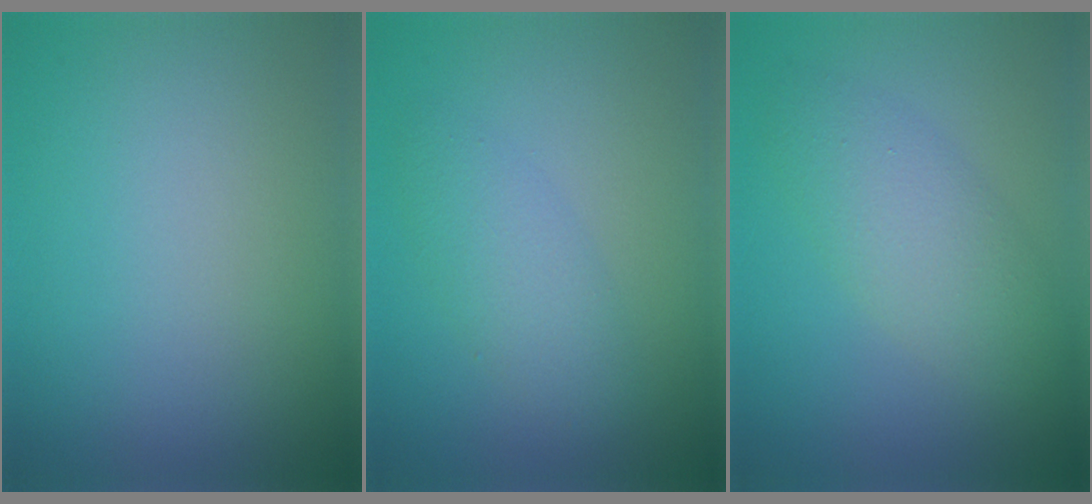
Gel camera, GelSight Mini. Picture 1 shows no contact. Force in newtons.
{"total": 2.8, "press": 2.8, "slide": 0.1}
{"total": 4.0, "press": 4.0, "slide": 0.2}